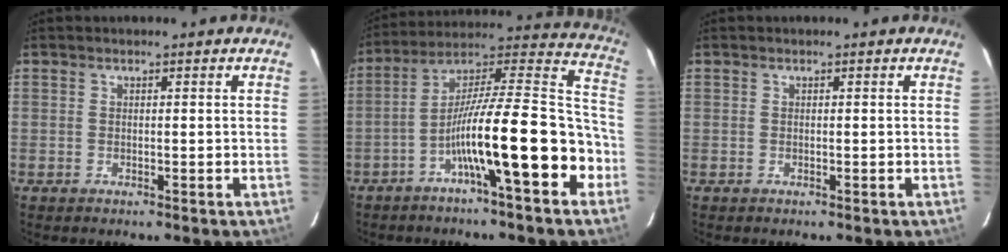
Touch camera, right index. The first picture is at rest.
{"total": 18.9, "force": [-7.2, 1.9, 17.4], "torque": [-0.272, 0.022, -0.120]}
{"total": 0.0}